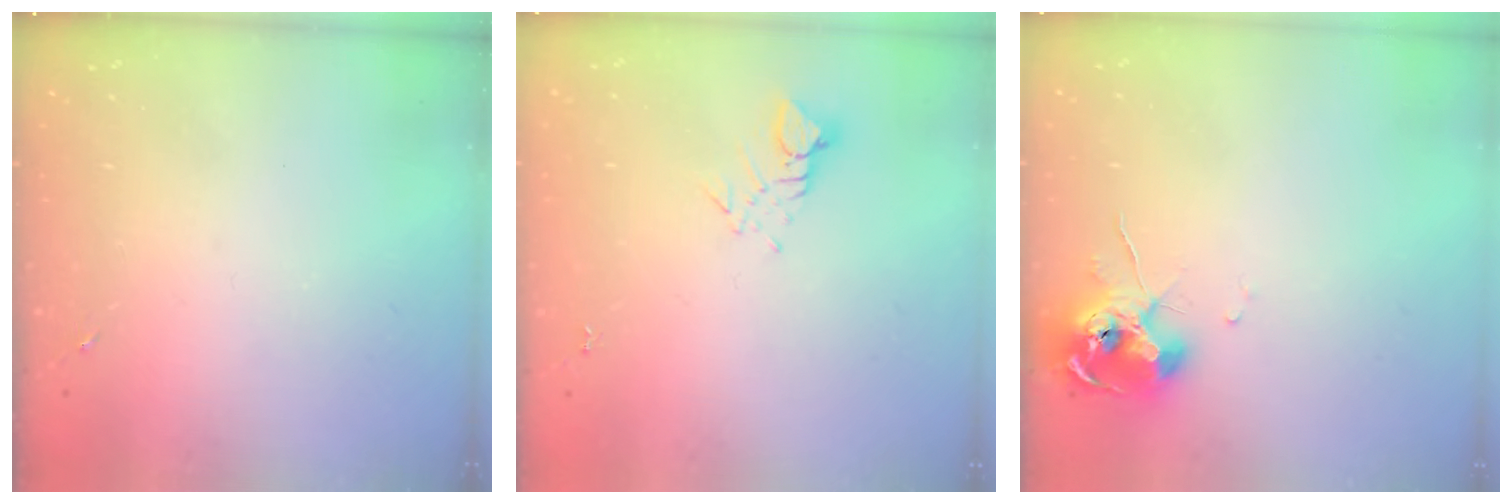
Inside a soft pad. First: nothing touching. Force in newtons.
{"total": 3.2, "press": 3.2, "slide": 0.2}
{"total": 10.4, "press": 10.3, "slide": 1.1}